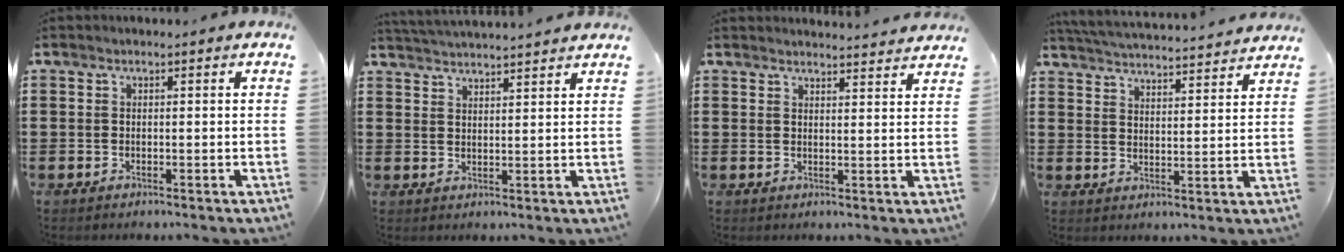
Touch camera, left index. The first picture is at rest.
{"total": 3.2, "force": [3.1, -0.5, 0.1], "torque": [-0.013, -0.013, 0.057]}
{"total": 2.7, "force": [2.7, -0.2, 0.1], "torque": [-0.001, -0.014, 0.049]}
{"total": 4.4, "force": [4.4, -0.5, 0.2], "torque": [-0.026, -0.034, 0.074]}